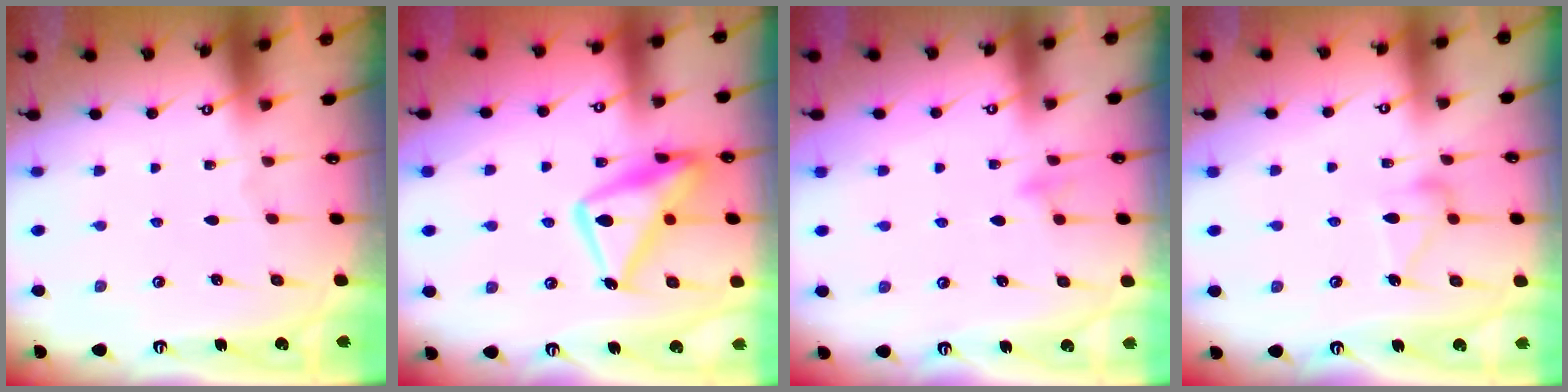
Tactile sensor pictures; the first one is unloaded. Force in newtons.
{"total": 17.6, "press": 17.6, "slide": 1.4}
{"total": 6.6, "press": 6.6, "slide": 0.6}
{"total": 11.7, "press": 11.7, "slide": 0.5}